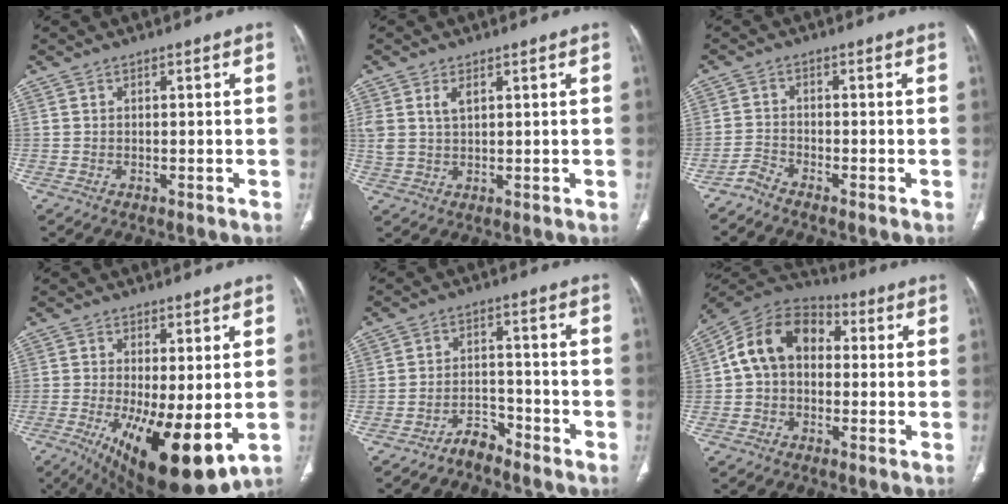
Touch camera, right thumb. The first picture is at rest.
{"total": 3.9, "force": [1.7, 2.1, 2.8], "torque": [-0.058, -0.002, 0.042]}
{"total": 2.4, "force": [-2.3, 0.1, 0.5], "torque": [-0.017, 0.003, -0.053]}
{"total": 16.5, "force": [-4.0, 5.8, 14.9], "torque": [-0.228, -0.030, -0.043]}
{"total": 4.0, "force": [-3.7, 1.5, 0.7], "torque": [-0.007, 0.033, -0.065]}
{"total": 12.8, "force": [1.1, 9.4, 8.6], "torque": [-0.134, 0.038, 0.003]}